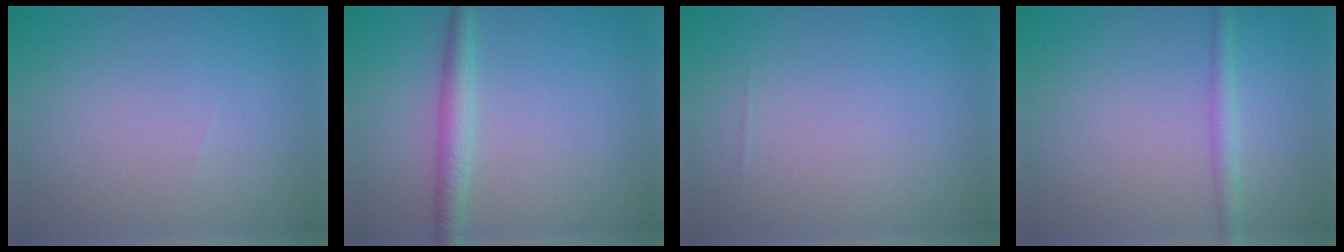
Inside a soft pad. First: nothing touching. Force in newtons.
{"total": 2.5, "press": 2.5, "slide": 0.1}
{"total": 0.0}
{"total": 1.8, "press": 1.8, "slide": 0.0}